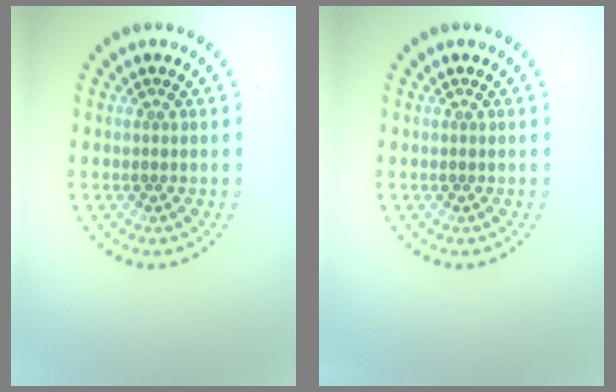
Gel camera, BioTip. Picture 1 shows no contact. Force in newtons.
{"total": 0.0}